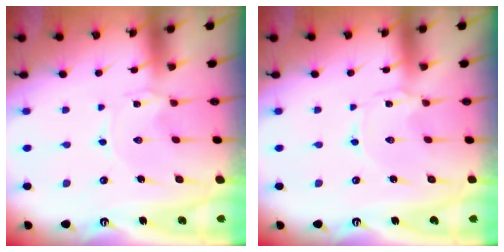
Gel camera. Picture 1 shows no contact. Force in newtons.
{"total": 0.5, "press": 0.4, "slide": 0.2}